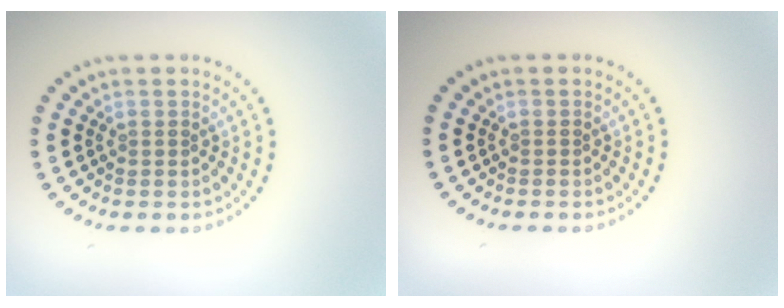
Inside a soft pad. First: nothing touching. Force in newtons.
{"total": 0.0}